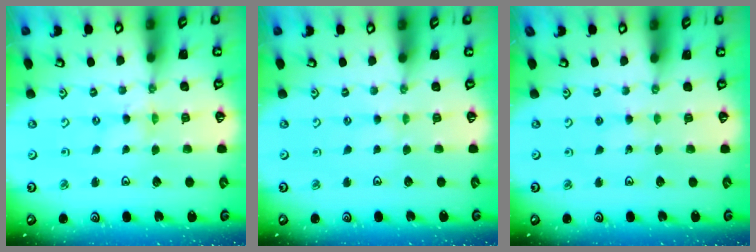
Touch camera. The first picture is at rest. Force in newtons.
{"total": 1.0, "press": 1.0, "slide": 0.2}
{"total": 2.3, "press": 2.3, "slide": 0.3}